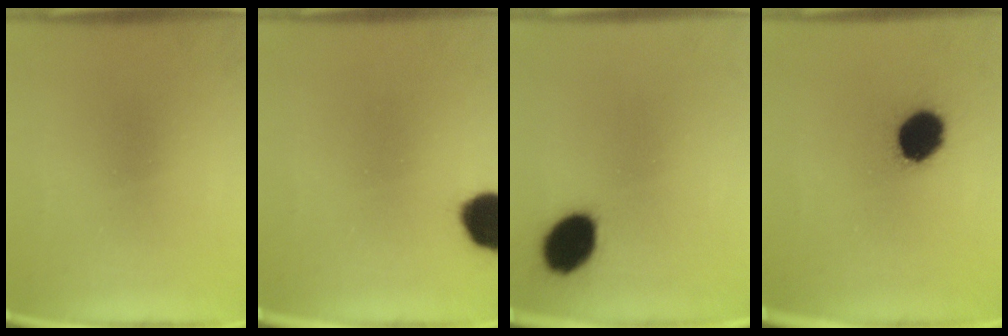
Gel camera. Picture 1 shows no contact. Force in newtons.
{"total": 10.6}
{"total": 11.8}
{"total": 11.9}